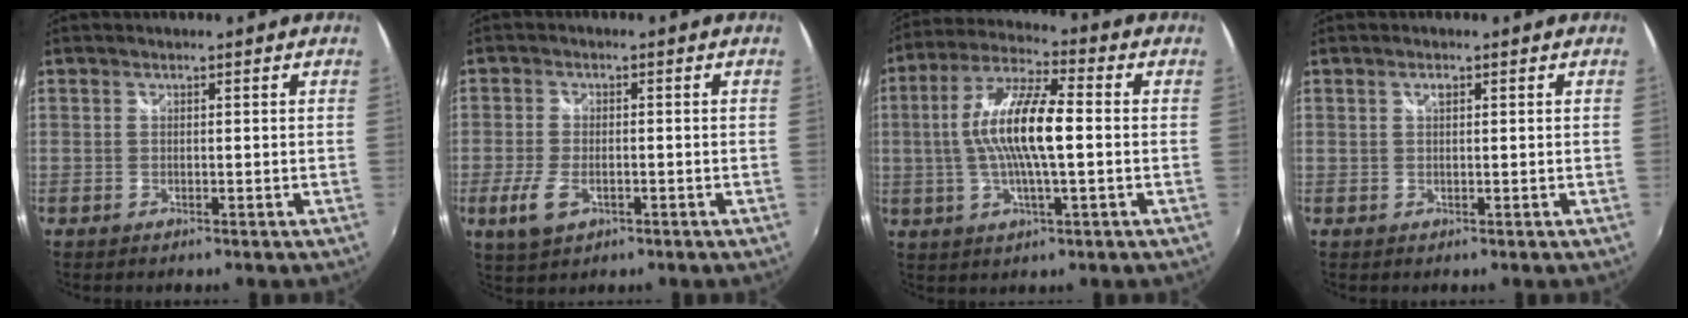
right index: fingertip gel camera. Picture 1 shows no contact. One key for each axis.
{"total": 5.7, "fx": -2.4, "fy": 2.9, "fz": 4.3, "tx": -0.105, "ty": -0.011, "tz": -0.042}
{"total": 13.3, "fx": -0.1, "fy": 2.7, "fz": 13.0, "tx": -0.251, "ty": 0.009, "tz": -0.007}
{"total": 1.0, "fx": 0.5, "fy": 0.3, "fz": 0.7, "tx": -0.013, "ty": 0.002, "tz": 0.008}